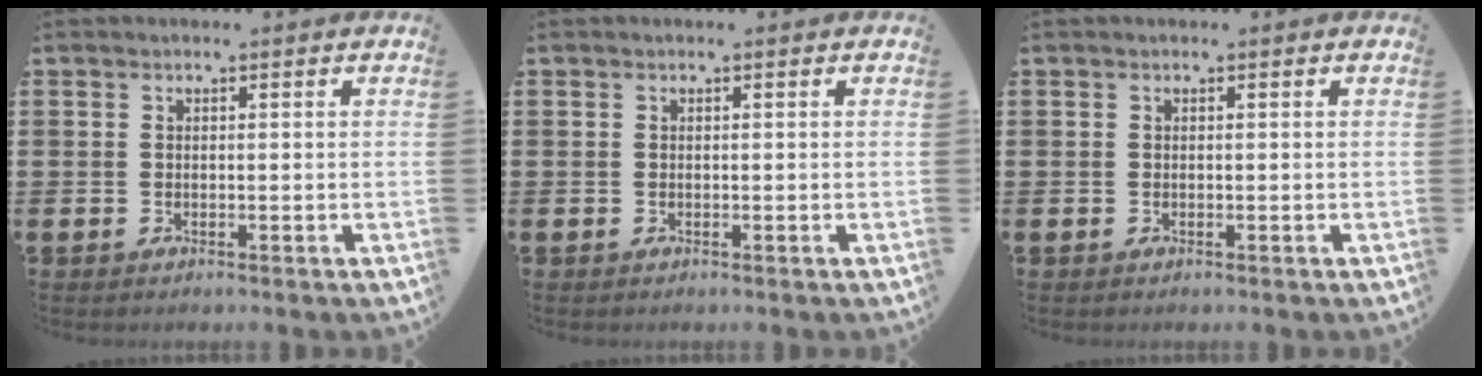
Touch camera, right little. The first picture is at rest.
{"total": 0.0}
{"total": 0.0}